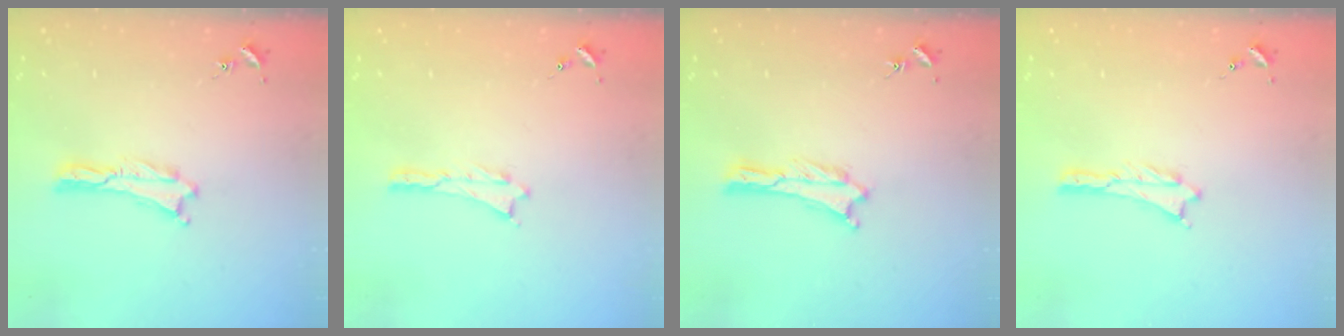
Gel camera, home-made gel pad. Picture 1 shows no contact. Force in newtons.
{"total": 0.0}
{"total": 0.0}
{"total": 0.5, "press": 0.5, "slide": 0.2}